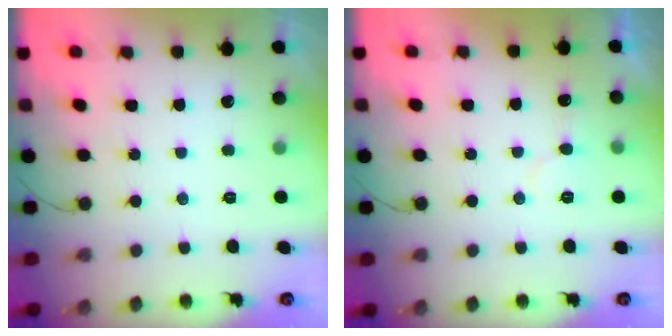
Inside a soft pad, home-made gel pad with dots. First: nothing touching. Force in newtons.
{"total": 5.4, "press": 5.3, "slide": 0.4}